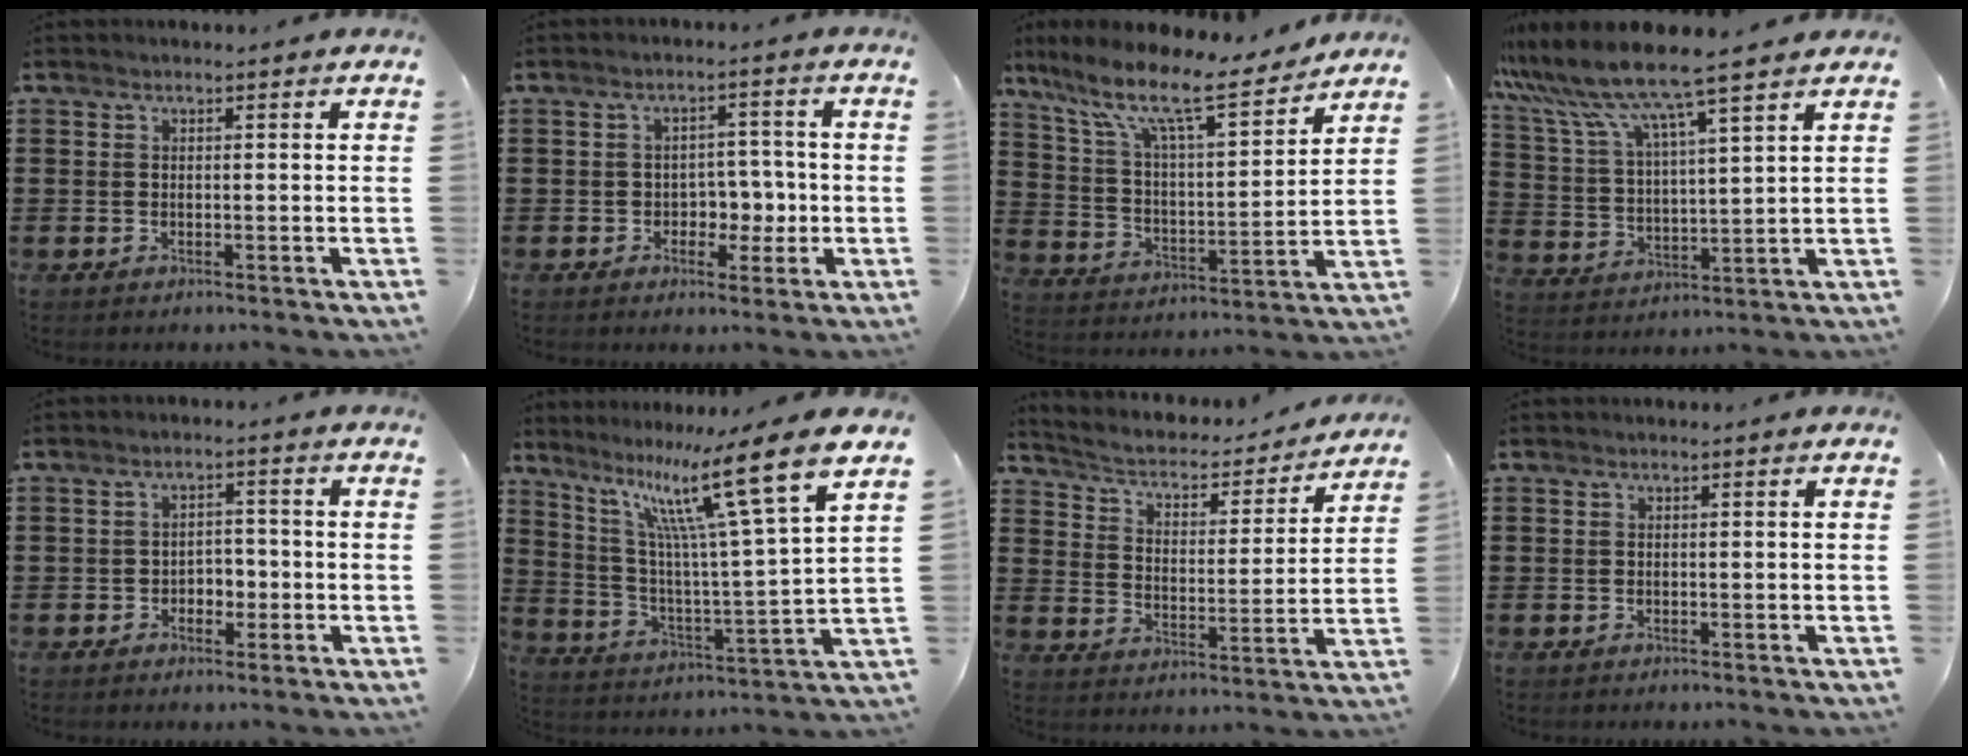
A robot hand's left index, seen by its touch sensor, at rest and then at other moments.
{"total": 4.4, "force": [-0.9, 3.7, 2.1], "torque": [-0.037, 0.002, -0.025]}
{"total": 11.8, "force": [9.2, 2.1, 7.1], "torque": [-0.163, -0.055, 0.153]}
{"total": 9.0, "force": [7.7, -0.2, 4.6], "torque": [-0.123, -0.043, 0.127]}
{"total": 2.6, "force": [-1.3, 1.9, 1.3], "torque": [-0.030, 0.006, -0.031]}
{"total": 14.8, "force": [9.5, 1.0, 11.3], "torque": [-0.230, -0.058, 0.142]}
{"total": 3.0, "force": [2.5, 1.2, 1.4], "torque": [-0.044, -0.023, 0.031]}
{"total": 0.0}